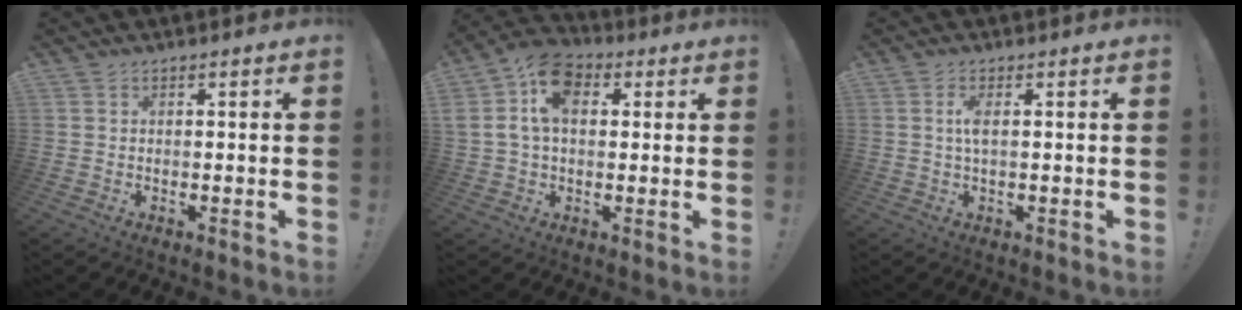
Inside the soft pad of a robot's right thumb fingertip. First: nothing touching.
{"total": 12.3, "force": [3.5, 8.5, 8.3], "torque": [-0.156, 0.006, 0.067]}
{"total": 3.3, "force": [0.4, 0.8, 3.2], "torque": [-0.056, 0.000, 0.003]}